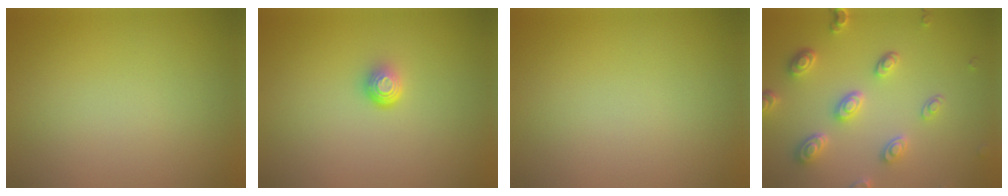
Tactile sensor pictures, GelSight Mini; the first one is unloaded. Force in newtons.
{"total": 1.5, "press": 0.9, "slide": 1.2}
{"total": 0.0}
{"total": 4.5, "press": 3.7, "slide": 2.6}